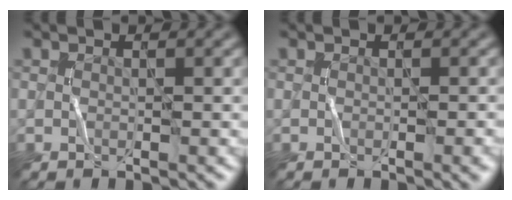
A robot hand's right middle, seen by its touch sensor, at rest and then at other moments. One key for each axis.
{"total": 2.2, "fx": -0.5, "fy": 0.9, "fz": 2.0, "tx": -0.004, "ty": 0.008, "tz": -0.005}